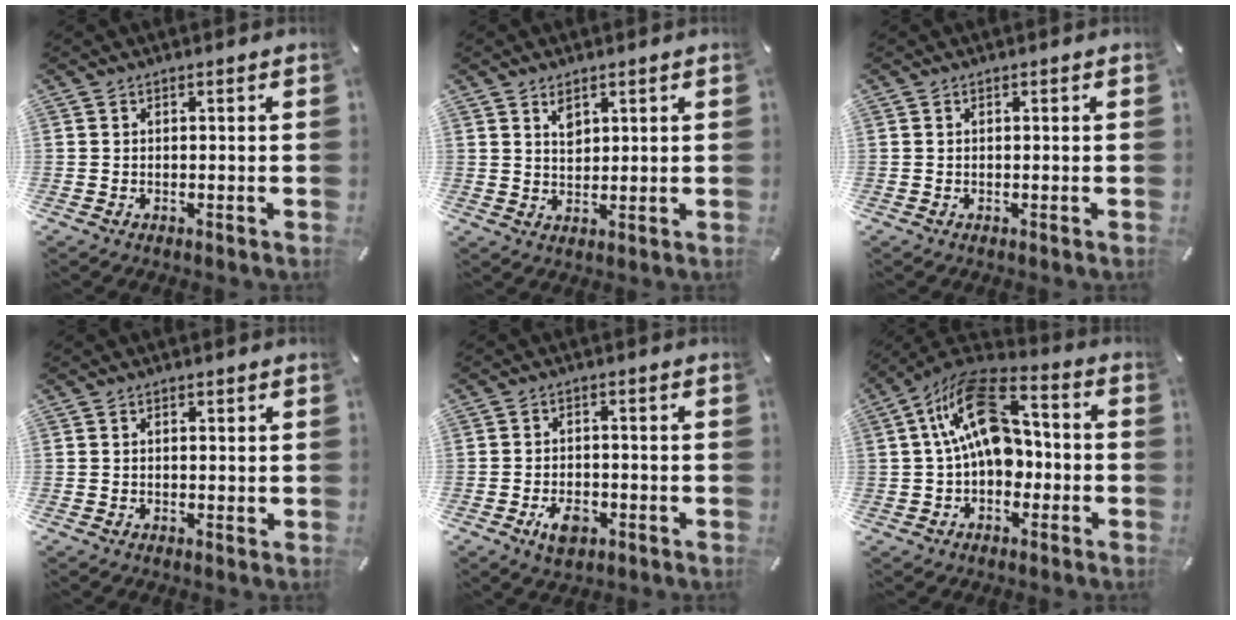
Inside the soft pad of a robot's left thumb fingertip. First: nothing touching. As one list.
[{"total": 3.2, "force": [2.0, 2.0, 1.4], "torque": [-0.015, -0.008, 0.035]}, {"total": 0.0}, {"total": 1.1, "force": [0.3, 0.7, 0.8], "torque": [-0.008, 0.001, 0.002]}, {"total": 5.4, "force": [-2.4, 3.4, 3.4], "torque": [-0.059, 0.006, -0.044]}, {"total": 16.9, "force": [2.4, 10.7, 12.9], "torque": [-0.232, -0.005, 0.042]}]